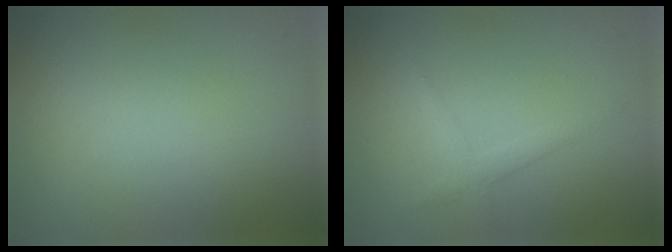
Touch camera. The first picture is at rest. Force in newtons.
{"total": 1.6, "press": 1.6, "slide": 0.1}